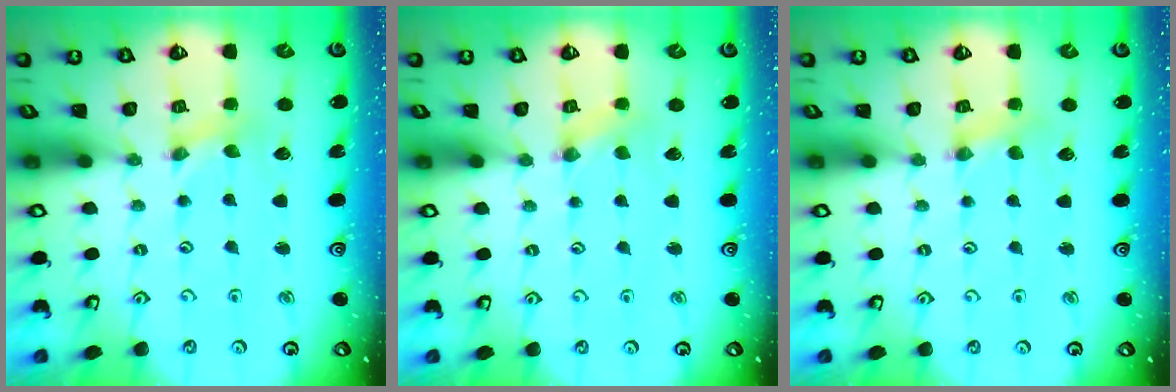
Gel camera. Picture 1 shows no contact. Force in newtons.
{"total": 0.0}
{"total": 2.5, "press": 2.5, "slide": 0.3}